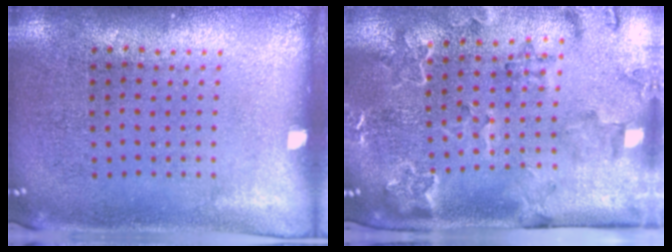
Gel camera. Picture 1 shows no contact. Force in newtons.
{"total": 2.3, "press": 2.3, "slide": 0.1}